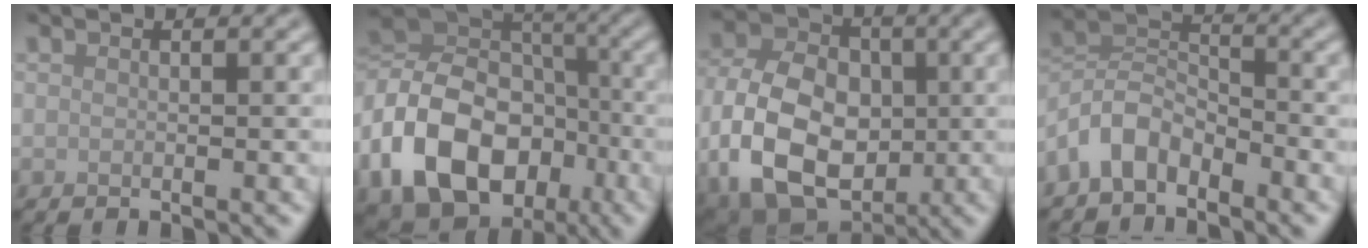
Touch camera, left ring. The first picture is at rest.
{"total": 13.4, "force": [-4.7, 10.1, 7.5], "torque": [-0.165, 0.000, -0.091]}
{"total": 12.1, "force": [-1.9, 8.4, 8.5], "torque": [-0.177, -0.017, -0.041]}
{"total": 4.6, "force": [-3.2, 2.5, 2.1], "torque": [-0.042, 0.010, -0.075]}